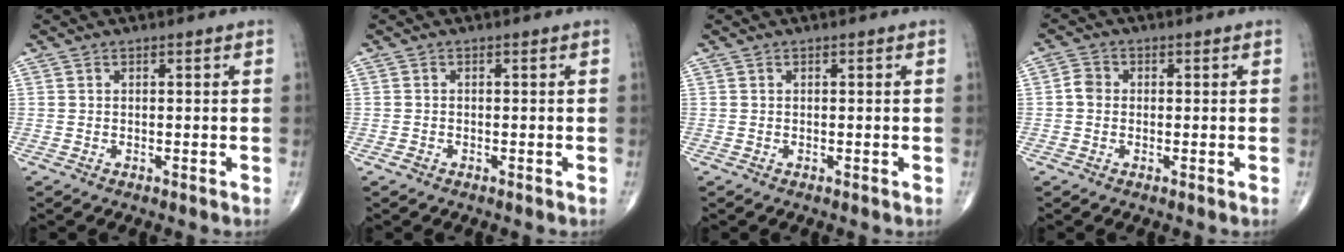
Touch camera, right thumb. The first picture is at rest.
{"total": 0.8, "force": [-0.5, 0.5, 0.3], "torque": [-0.007, 0.002, -0.010]}
{"total": 0.0}
{"total": 2.6, "force": [-0.2, 2.2, 1.3], "torque": [-0.015, 0.006, -0.010]}